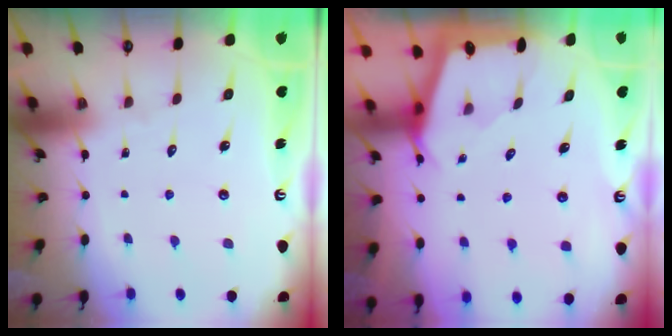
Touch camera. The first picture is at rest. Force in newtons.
{"total": 2.3, "press": 2.3, "slide": 0.3}